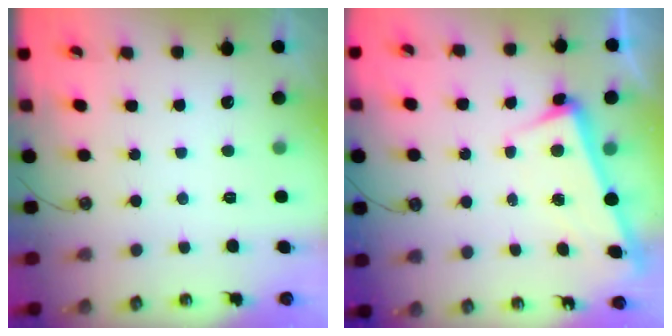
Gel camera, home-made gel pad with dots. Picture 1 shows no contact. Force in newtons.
{"total": 3.3, "press": 3.1, "slide": 1.1}